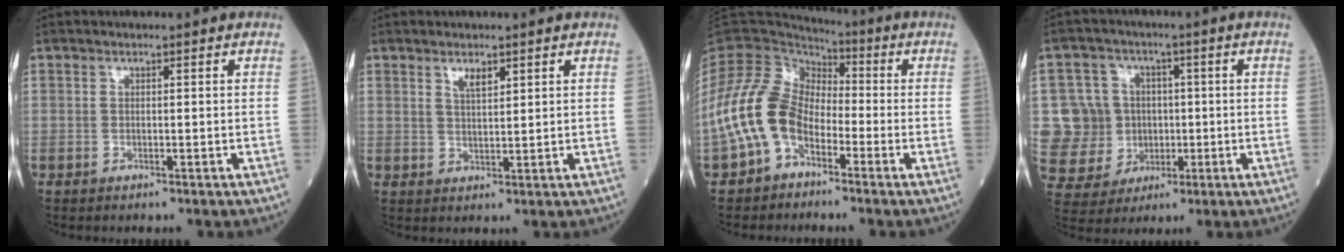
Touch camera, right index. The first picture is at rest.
{"total": 2.4, "force": [1.6, 0.7, 1.6], "torque": [-0.033, 0.001, 0.032]}
{"total": 9.9, "force": [-4.0, 6.6, 6.1], "torque": [-0.148, 0.023, -0.085]}
{"total": 9.9, "force": [0.4, 9.6, 2.3], "torque": [-0.065, 0.024, 0.021]}